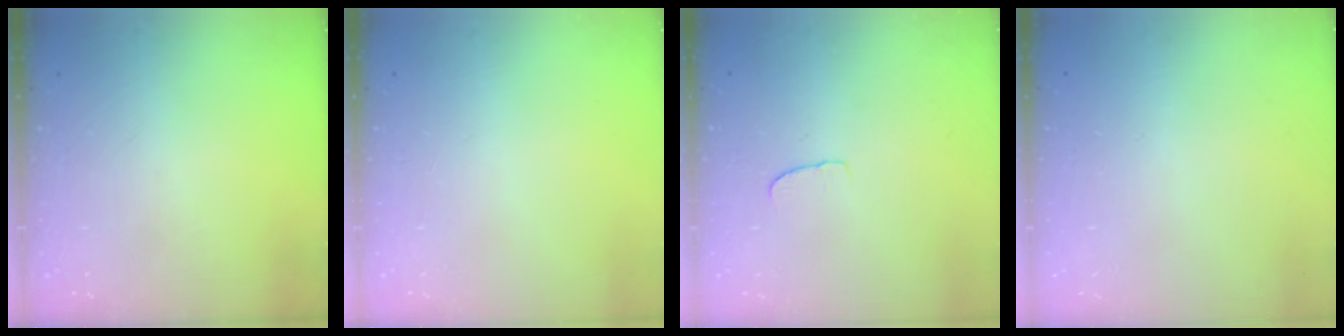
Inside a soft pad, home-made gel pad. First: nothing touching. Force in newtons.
{"total": 0.0}
{"total": 4.2, "press": 4.2, "slide": 0.4}
{"total": 0.0}